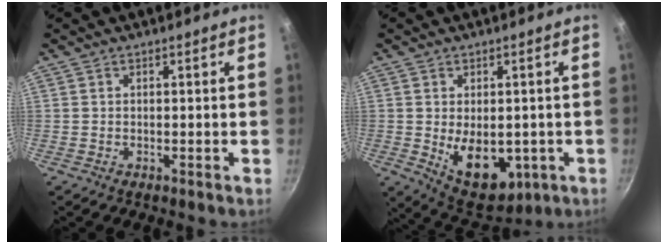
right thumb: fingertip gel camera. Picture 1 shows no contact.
{"total": 12.1, "force": [-2.0, 7.5, 9.3], "torque": [-0.105, -0.012, -0.005]}